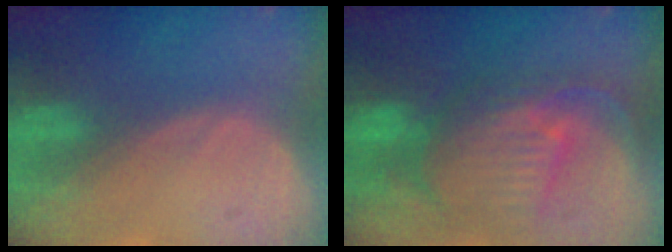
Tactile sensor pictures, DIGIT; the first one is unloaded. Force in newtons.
{"total": 11.1, "press": 9.7, "slide": 5.5}